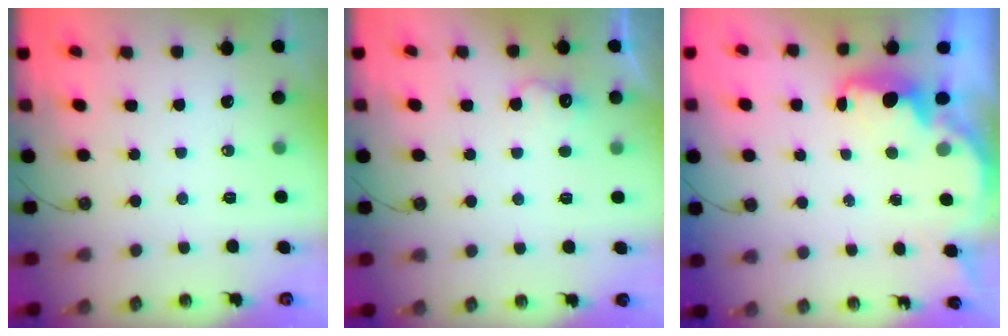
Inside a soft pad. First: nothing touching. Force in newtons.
{"total": 8.7, "press": 8.6, "slide": 1.2}
{"total": 2.5, "press": 2.4, "slide": 0.8}